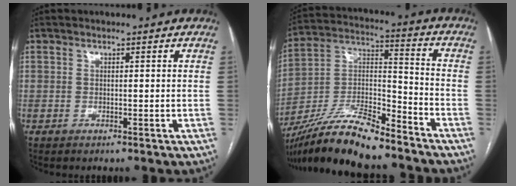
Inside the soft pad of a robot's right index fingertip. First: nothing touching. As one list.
[{"total": 17.1, "force": [-14.5, 2.3, 8.7], "torque": [-0.175, 0.000, -0.266]}]